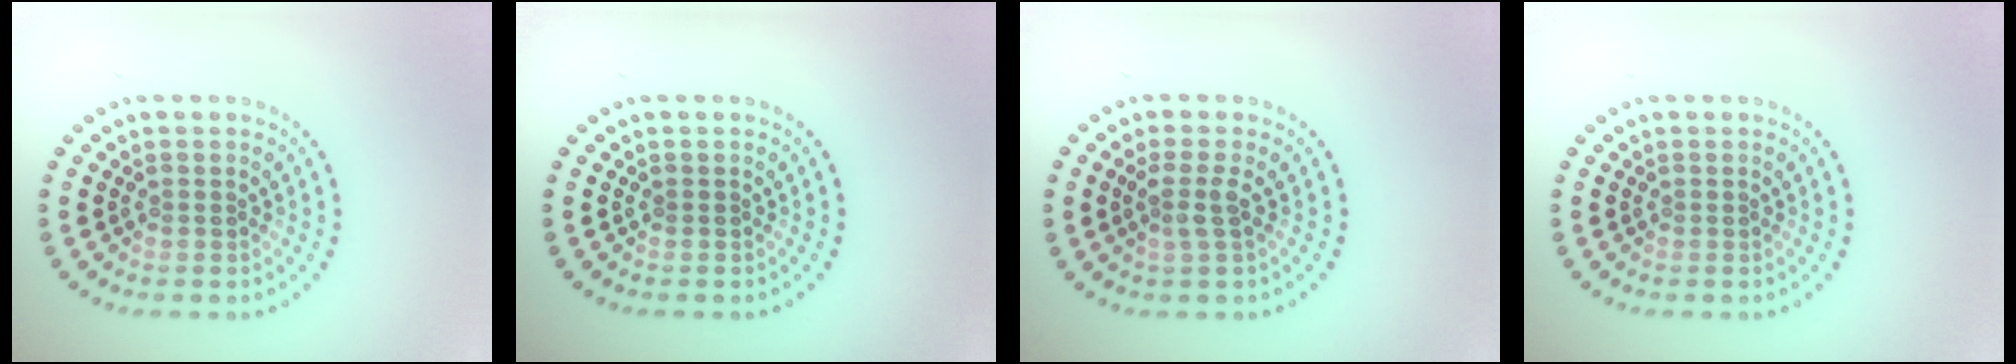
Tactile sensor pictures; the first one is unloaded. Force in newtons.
{"total": 0.0}
{"total": 1.9, "press": 1.5, "slide": 1.2}
{"total": 0.0}